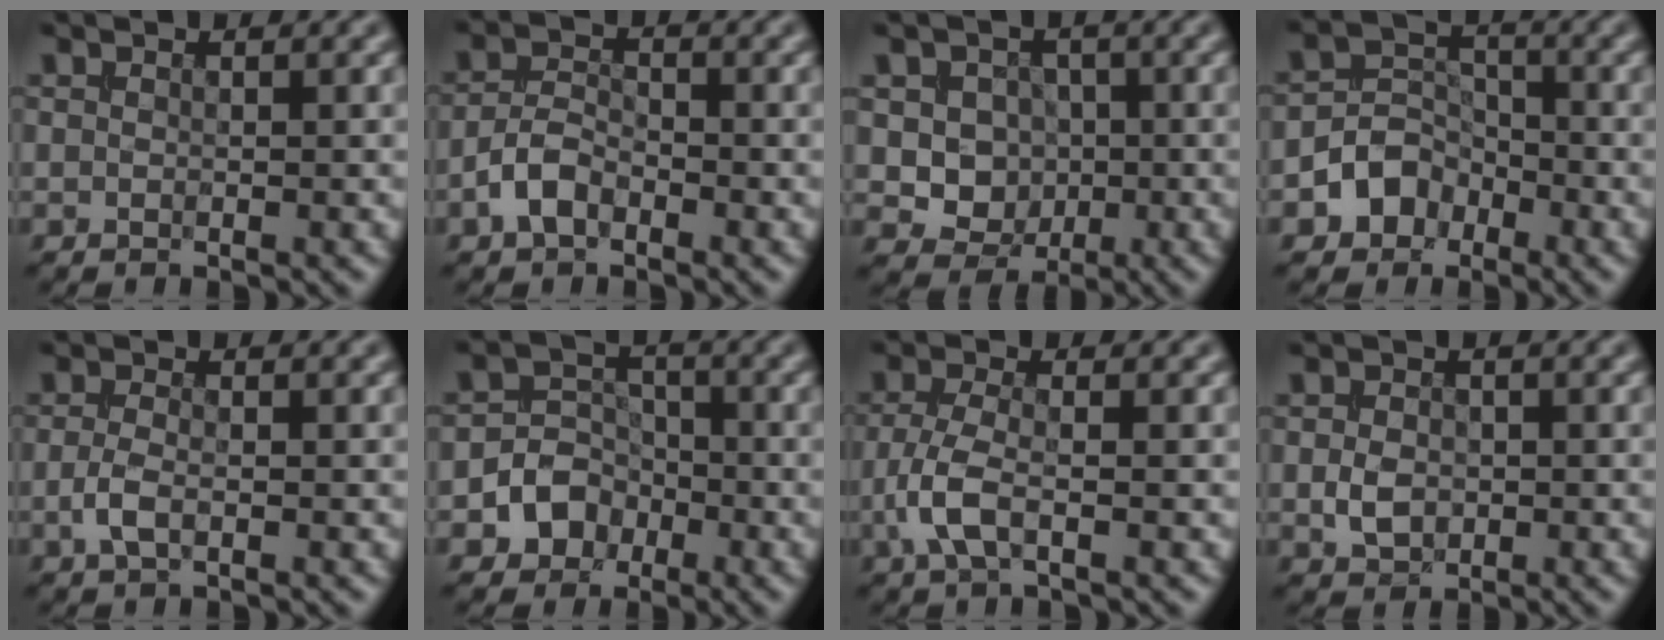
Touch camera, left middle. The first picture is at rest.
{"total": 2.8, "force": [-1.6, 1.5, 1.7], "torque": [-0.032, 0.007, -0.039]}
{"total": 4.3, "force": [-0.1, 3.9, 1.8], "torque": [-0.012, 0.000, -0.016]}
{"total": 3.5, "force": [-1.7, 2.8, 1.1], "torque": [-0.007, 0.007, -0.034]}
{"total": 1.9, "force": [-0.5, 0.9, 1.6], "torque": [-0.035, -0.001, -0.016]}
{"total": 4.0, "force": [-1.7, 3.4, 1.2], "torque": [0.009, 0.006, -0.044]}
{"total": 3.3, "force": [-1.1, 1.4, 2.8], "torque": [-0.068, 0.001, -0.030]}
{"total": 2.4, "force": [-0.3, 1.9, 1.4], "torque": [-0.027, -0.004, -0.009]}